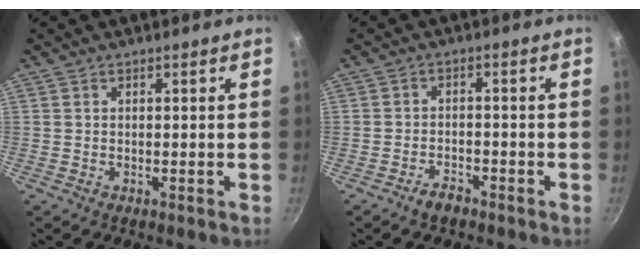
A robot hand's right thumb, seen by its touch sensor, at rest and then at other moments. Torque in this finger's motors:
{"motor_torque": [0.20, 0.06, -0.31, -0.03, 0.08]}